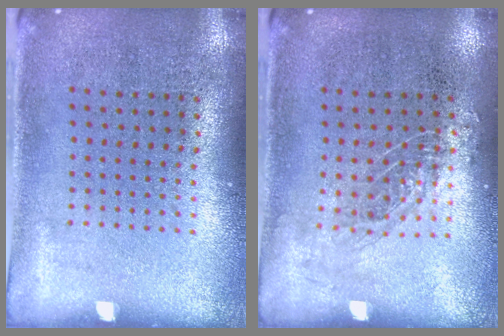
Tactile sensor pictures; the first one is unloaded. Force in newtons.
{"total": 0.9, "press": 0.9, "slide": 0.3}